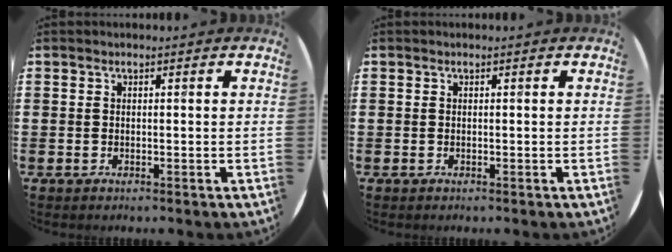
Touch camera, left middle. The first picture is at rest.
{"total": 0.0}